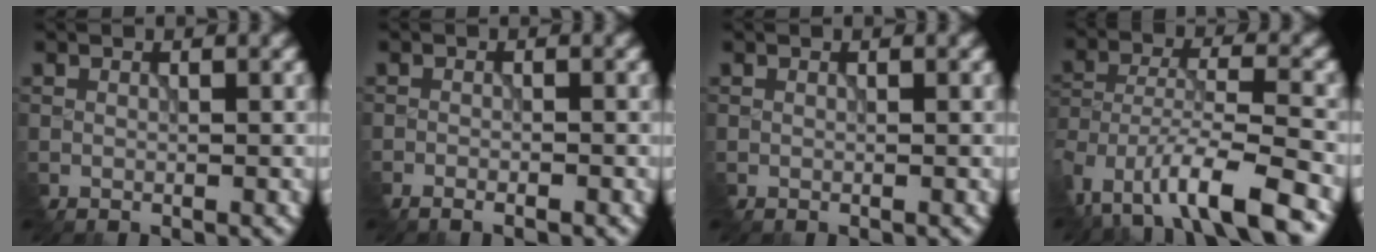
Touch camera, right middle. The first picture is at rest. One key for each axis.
{"total": 1.6, "fx": -1.3, "fy": 0.2, "fz": 0.9, "tx": -0.016, "ty": -0.003, "tz": -0.024}
{"total": 0.0}
{"total": 8.8, "fx": -6.2, "fy": 2.5, "fz": 5.6, "tx": -0.104, "ty": -0.011, "tz": -0.120}